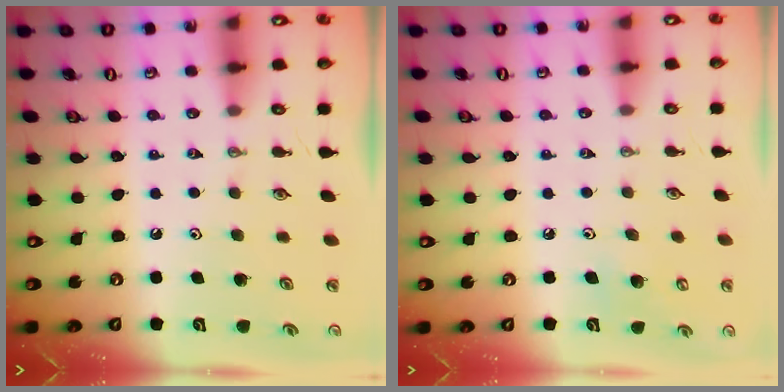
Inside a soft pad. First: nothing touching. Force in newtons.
{"total": 6.4, "press": 6.4, "slide": 0.5}